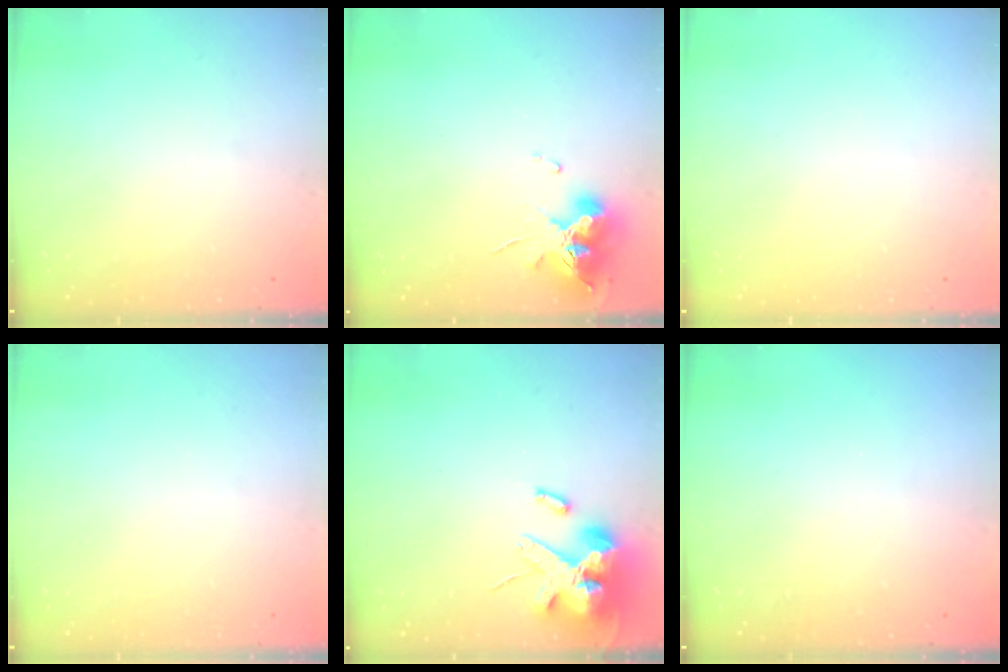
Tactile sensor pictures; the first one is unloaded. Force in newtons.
{"total": 11.2, "press": 11.1, "slide": 0.6}
{"total": 0.0}
{"total": 0.0}
{"total": 16.4, "press": 16.2, "slide": 2.4}
{"total": 0.0}